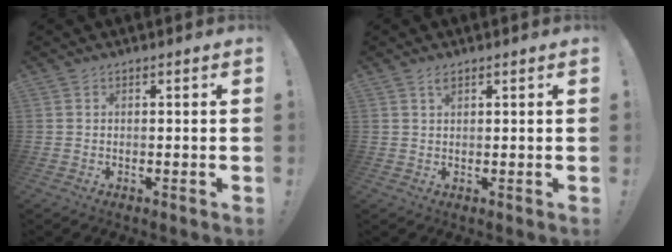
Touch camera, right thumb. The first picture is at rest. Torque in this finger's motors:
{"motor_torque": [0.28, 0.10, 0.28, 0.00, 0.00]}